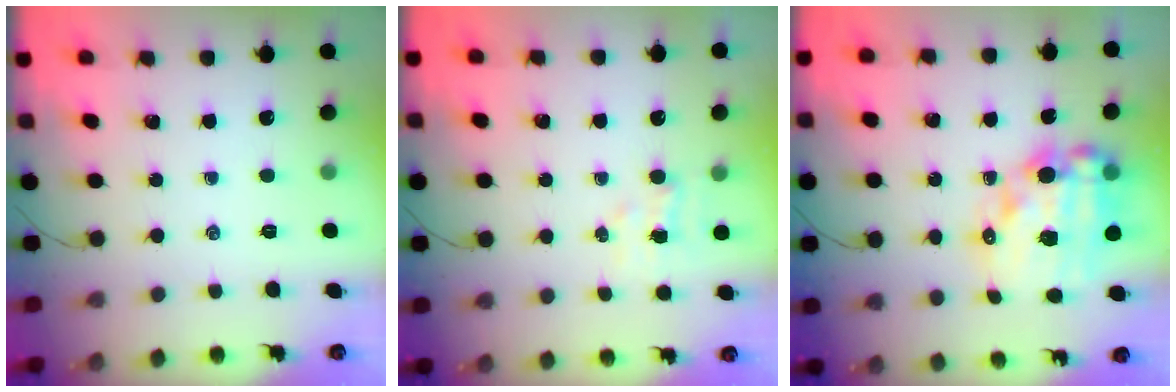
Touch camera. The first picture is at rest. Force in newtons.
{"total": 3.8, "press": 3.7, "slide": 1.0}
{"total": 18.8, "press": 18.3, "slide": 4.1}